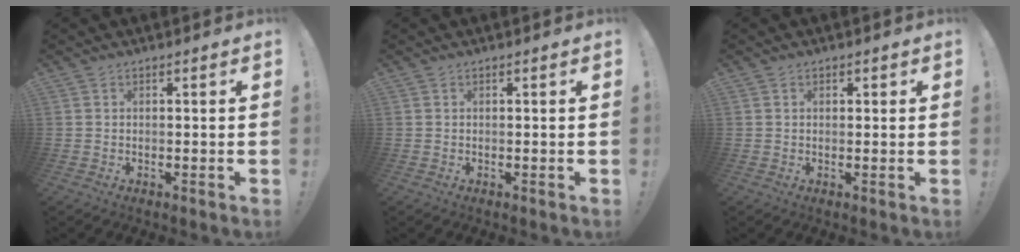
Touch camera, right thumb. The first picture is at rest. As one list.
[{"total": 0.0}, {"total": 0.8, "force": [0.4, 0.6, 0.4], "torque": [-0.002, 0.000, 0.005]}]